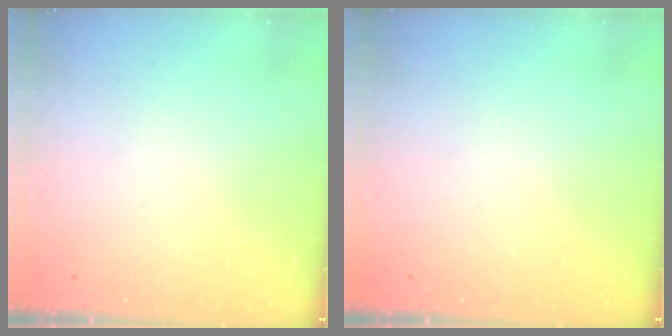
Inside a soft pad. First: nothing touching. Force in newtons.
{"total": 0.0}